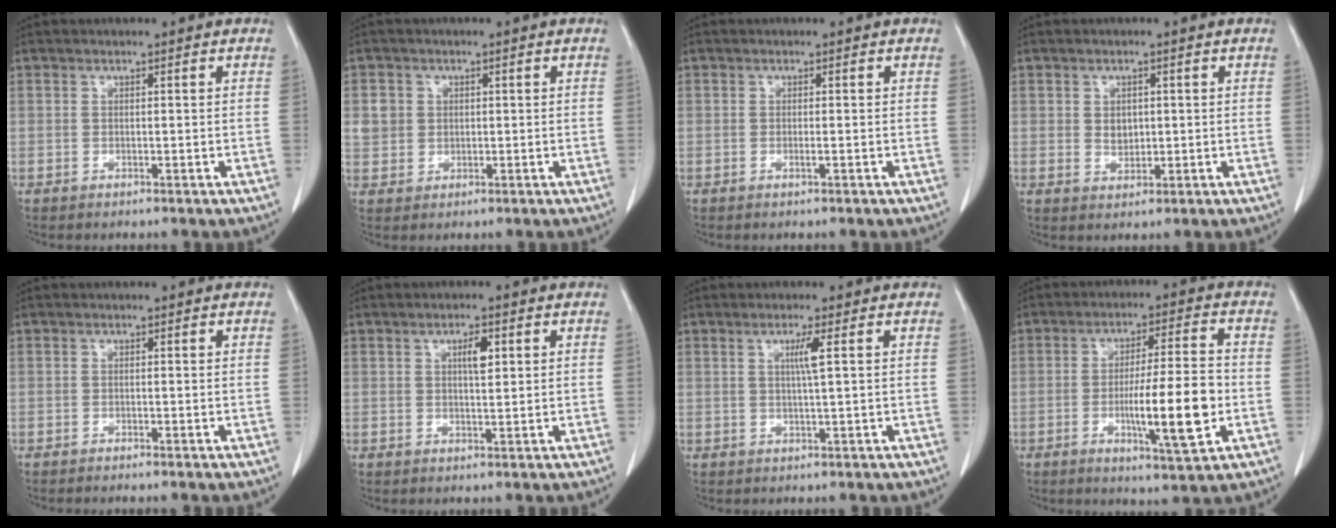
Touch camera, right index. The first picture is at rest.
{"total": 3.8, "force": [0.8, 3.6, 0.9], "torque": [-0.014, 0.007, 0.021]}
{"total": 0.7, "force": [-0.2, -0.1, 0.6], "torque": [-0.013, -0.001, -0.003]}
{"total": 2.5, "force": [0.3, 1.9, 1.6], "torque": [-0.024, -0.001, 0.010]}
{"total": 0.8, "force": [-0.7, -0.2, 0.4], "torque": [-0.004, 0.002, -0.011]}
{"total": 2.8, "force": [1.0, 0.8, 2.5], "torque": [-0.044, 0.000, 0.017]}
{"total": 2.6, "force": [0.7, -0.5, 2.4], "torque": [-0.047, -0.003, 0.014]}
{"total": 11.8, "force": [-2.8, 0.7, 11.4], "torque": [-0.186, -0.008, -0.046]}